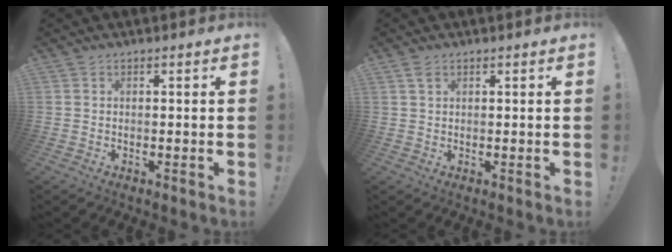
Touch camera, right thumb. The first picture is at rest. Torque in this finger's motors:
{"motor_torque": [-0.16, 0.07, -0.06, 0.23, 0.09]}